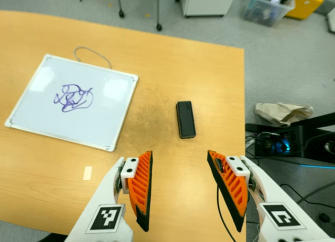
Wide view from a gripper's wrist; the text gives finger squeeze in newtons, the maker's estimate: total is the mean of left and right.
{"total": 0.0}